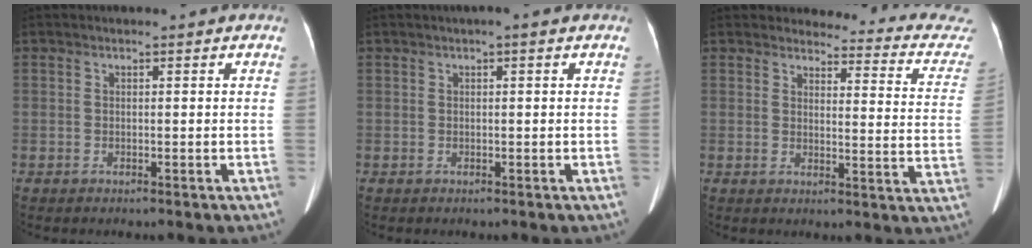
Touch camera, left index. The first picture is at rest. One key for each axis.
{"total": 0.9, "fx": 0.4, "fy": 0.0, "fz": 0.8, "tx": -0.016, "ty": 0.003, "tz": 0.003}
{"total": 16.8, "fx": 16.4, "fy": 3.1, "fz": 2.1, "tx": 0.022, "ty": -0.103, "tz": 0.138}